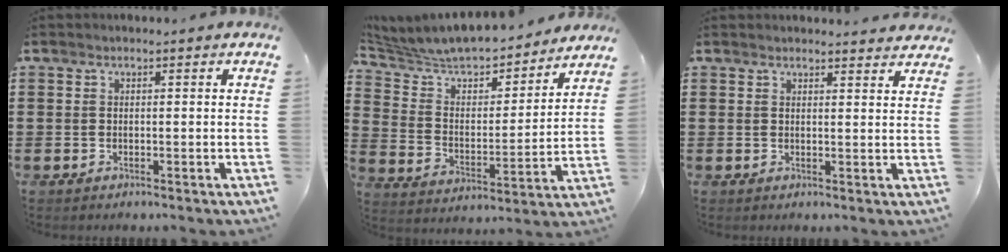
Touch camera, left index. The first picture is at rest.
{"total": 5.9, "force": [5.5, 1.7, 1.2], "torque": [-0.056, -0.046, 0.089]}
{"total": 2.0, "force": [2.0, 0.1, 0.2], "torque": [0.000, -0.006, 0.037]}